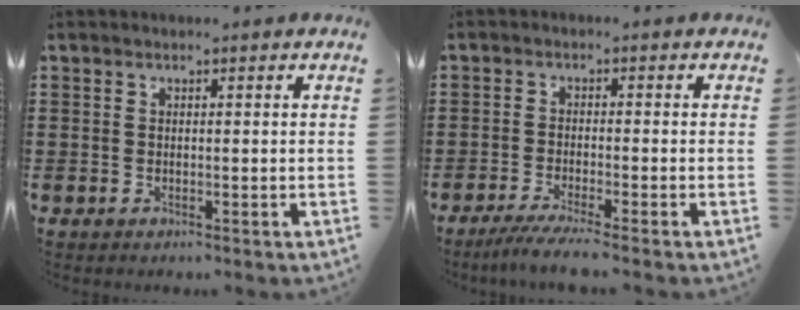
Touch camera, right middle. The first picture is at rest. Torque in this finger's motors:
{"motor_torque": [2.13, 0.01, 0.25, 0.08]}